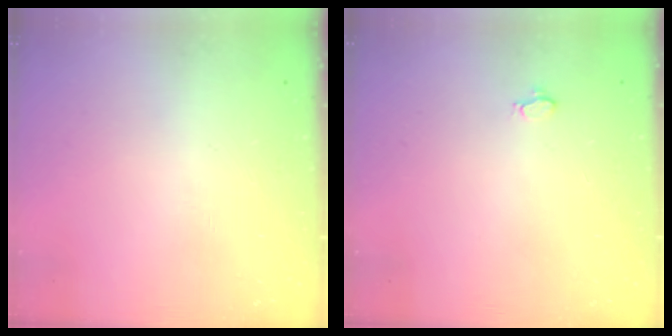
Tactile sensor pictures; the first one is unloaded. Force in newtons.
{"total": 2.8, "press": 2.8, "slide": 0.3}